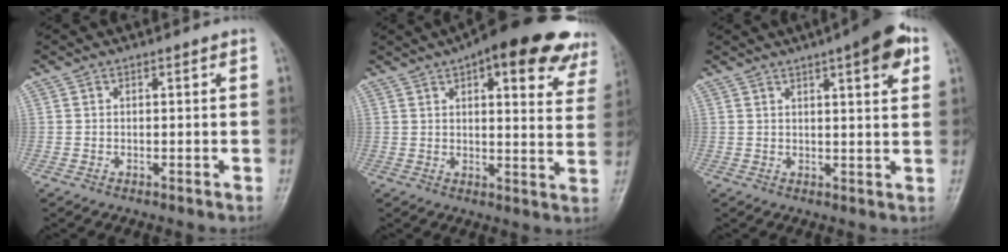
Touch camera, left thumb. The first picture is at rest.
{"total": 22.4, "force": [14.1, 8.1, 15.4], "torque": [-0.165, -0.024, 0.162]}
{"total": 8.8, "force": [4.4, 2.0, 7.4], "torque": [-0.083, -0.008, 0.055]}